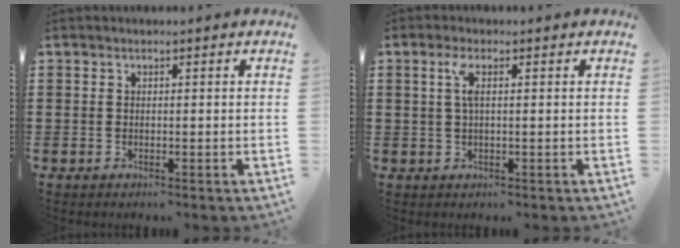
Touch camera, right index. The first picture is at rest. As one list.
[{"total": 2.4, "force": [0.5, 0.4, 2.3], "torque": [-0.047, 0.003, 0.007]}]